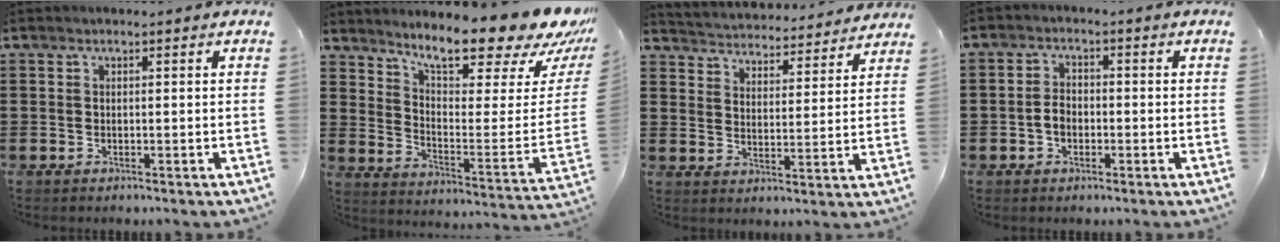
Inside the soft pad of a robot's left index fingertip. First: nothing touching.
{"total": 12.0, "force": [10.2, 2.1, 5.9], "torque": [-0.106, -0.085, 0.172]}
{"total": 3.6, "force": [3.6, -0.1, -0.5], "torque": [-0.016, -0.035, 0.056]}
{"total": 2.8, "force": [-0.9, 1.9, 1.9], "torque": [-0.046, 0.000, -0.021]}